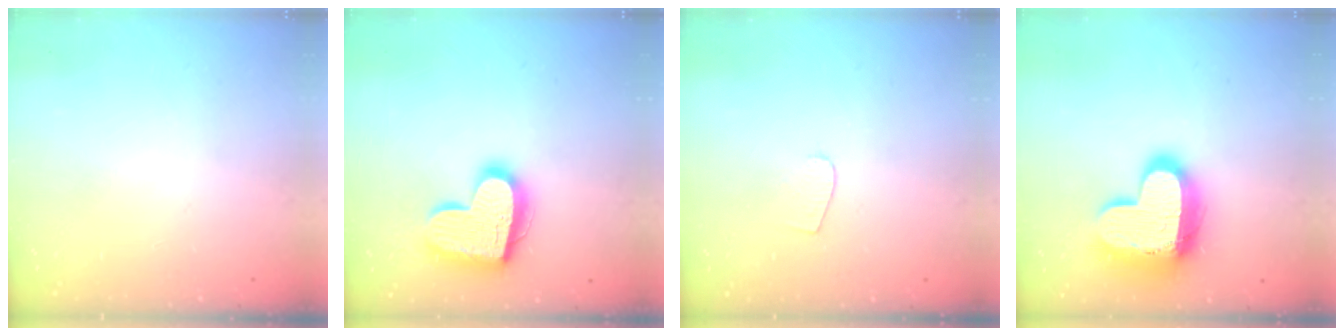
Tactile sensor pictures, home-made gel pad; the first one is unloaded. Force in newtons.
{"total": 17.4, "press": 17.3, "slide": 1.4}
{"total": 3.7, "press": 3.7, "slide": 0.3}
{"total": 16.9, "press": 16.8, "slide": 1.3}